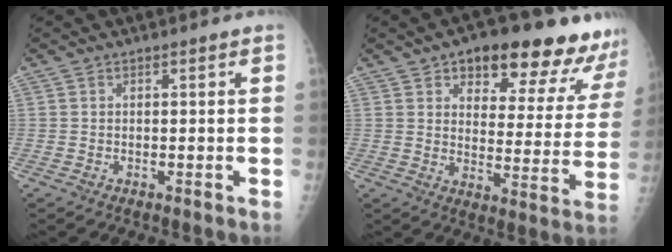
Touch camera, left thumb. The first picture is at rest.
{"total": 19.7, "force": [14.0, 7.9, 11.3], "torque": [-0.093, -0.062, 0.181]}